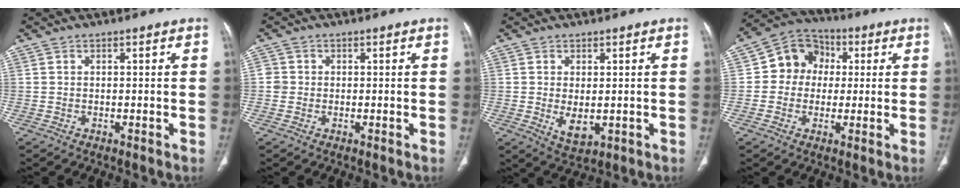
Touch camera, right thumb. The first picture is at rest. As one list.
[{"total": 2.0, "force": [-0.1, 1.9, 0.3], "torque": [0.007, 0.007, -0.004]}, {"total": 4.4, "force": [-0.5, 2.4, 3.7], "torque": [-0.058, -0.013, 0.006]}, {"total": 9.5, "force": [0.9, 8.5, 4.0], "torque": [-0.034, 0.018, 0.003]}]